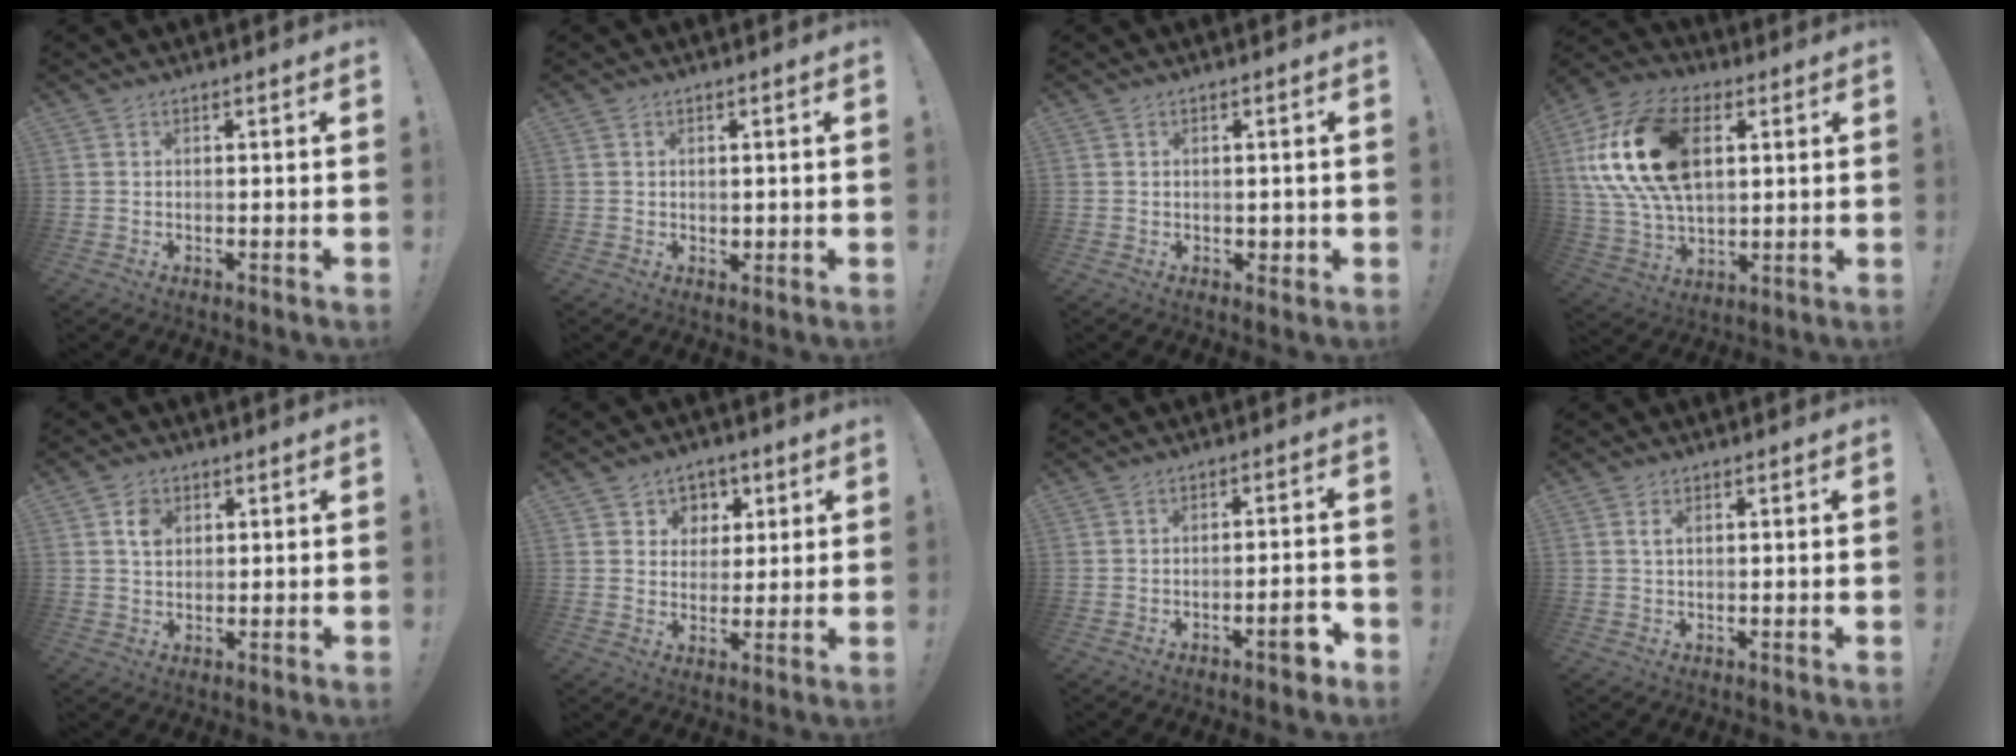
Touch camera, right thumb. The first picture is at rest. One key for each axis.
{"total": 1.0, "fx": 0.4, "fy": 0.9, "fz": 0.2, "tx": 0.004, "ty": -0.002, "tz": 0.007}
{"total": 1.7, "fx": 0.3, "fy": 1.6, "fz": 0.7, "tx": 0.006, "ty": -0.003, "tz": 0.003}
{"total": 23.8, "fx": 6.1, "fy": 14.6, "fz": 17.8, "tx": -0.329, "ty": -0.002, "tz": 0.112}
{"total": 4.3, "fx": 1.8, "fy": 3.4, "fz": 1.8, "tx": -0.009, "ty": -0.008, "tz": 0.029}
{"total": 6.3, "fx": 2.1, "fy": 5.9, "fz": 0.6, "tx": 0.005, "ty": -0.021, "tz": 0.042}
{"total": 5.6, "fx": -3.2, "fy": 1.5, "fz": 4.4, "tx": -0.053, "ty": 0.013, "tz": -0.052}
{"total": 1.6, "fx": 0.7, "fy": 0.6, "fz": 1.3, "tx": -0.022, "ty": 0.000, "tz": 0.011}